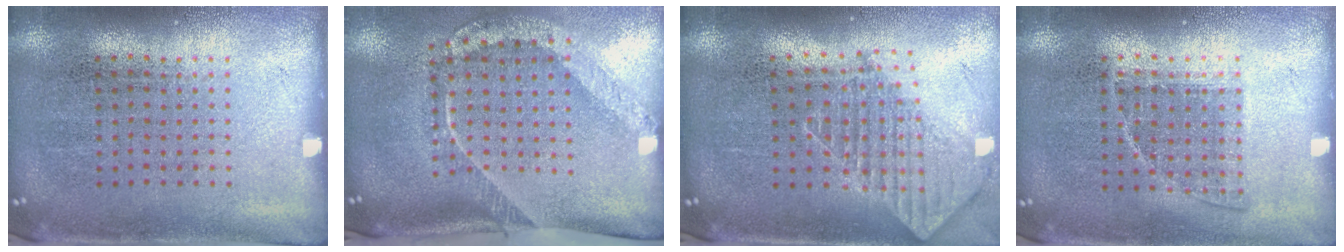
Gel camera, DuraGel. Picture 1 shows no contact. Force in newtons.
{"total": 2.4, "press": 1.6, "slide": 1.8}
{"total": 1.9, "press": 1.5, "slide": 1.2}
{"total": 0.8, "press": 0.7, "slide": 0.4}